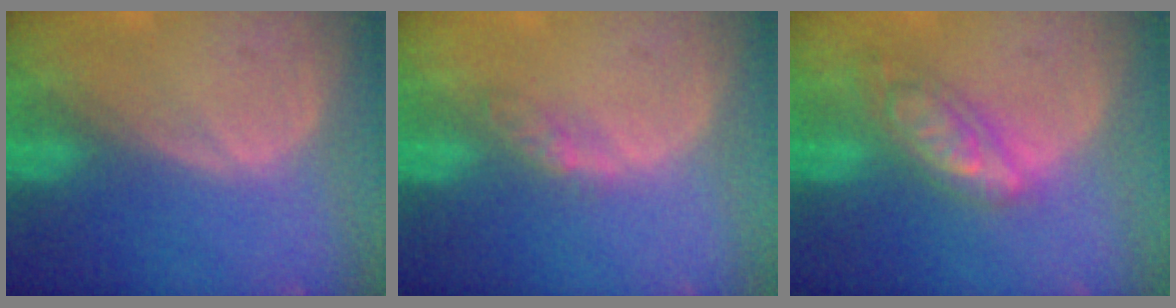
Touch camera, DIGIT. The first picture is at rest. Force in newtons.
{"total": 2.6, "press": 2.3, "slide": 1.3}
{"total": 6.4, "press": 6.4, "slide": 0.5}